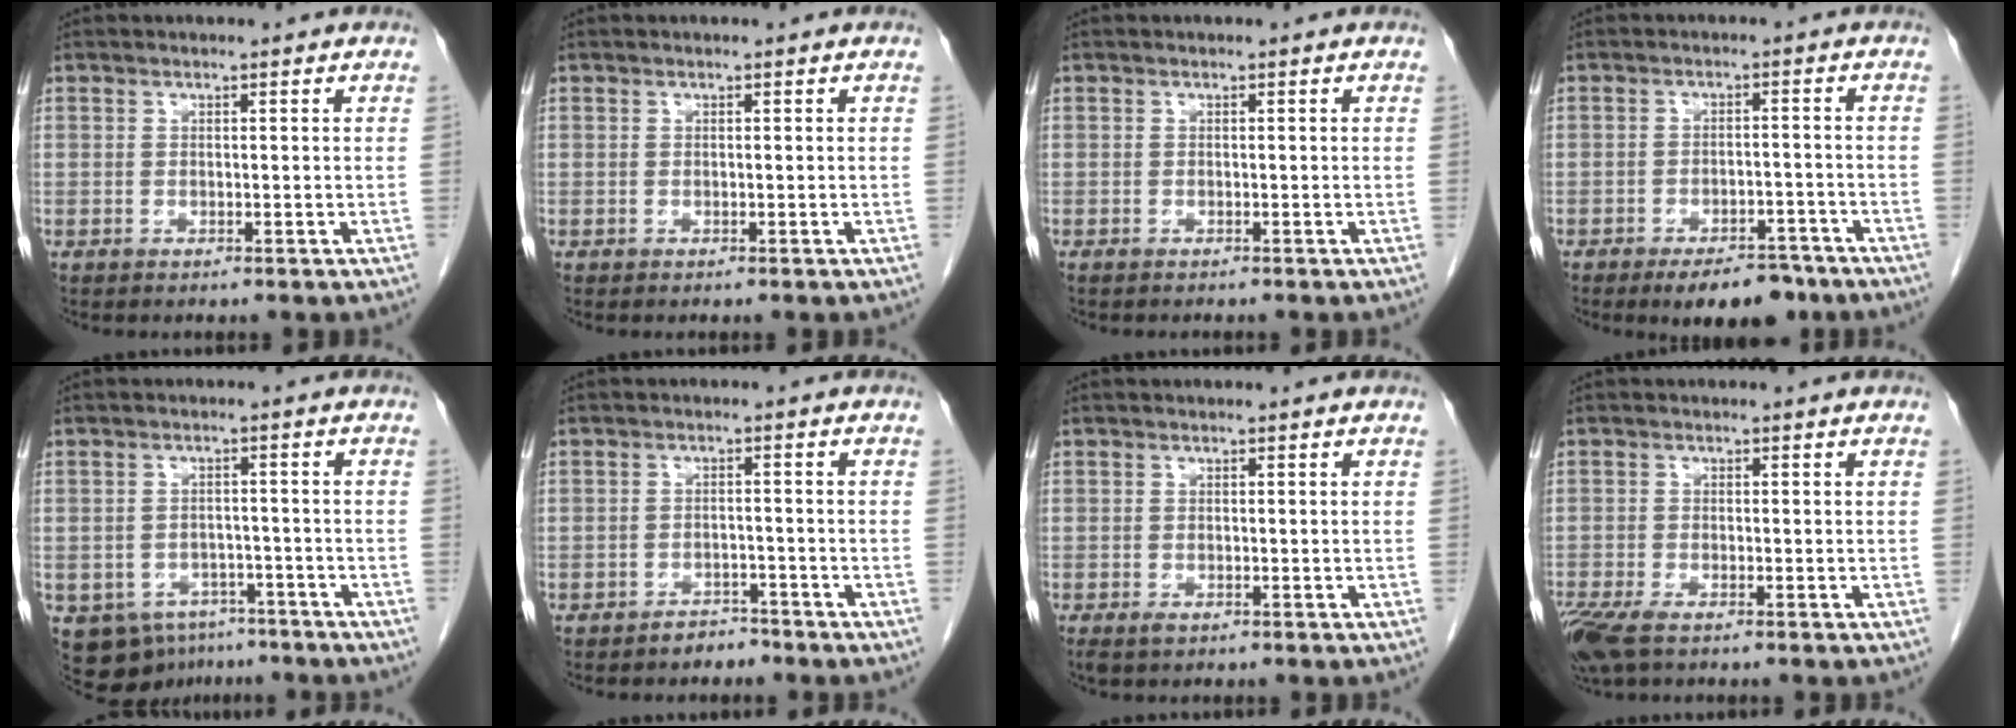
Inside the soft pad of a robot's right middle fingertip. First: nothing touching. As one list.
[{"total": 0.0}, {"total": 0.7, "force": [-0.6, 0.1, 0.3], "torque": [-0.009, -0.002, -0.010]}, {"total": 7.9, "force": [-5.9, 3.3, 4.0], "torque": [-0.047, 0.004, -0.086]}, {"total": 8.7, "force": [-5.7, 5.9, 2.8], "torque": [-0.044, 0.009, -0.078]}, {"total": 2.4, "force": [-2.1, 1.1, 0.2], "torque": [-0.008, 0.004, -0.031]}, {"total": 1.5, "force": [-0.9, 0.7, 1.0], "torque": [-0.021, -0.004, -0.010]}, {"total": 5.8, "force": [-3.9, 1.9, 3.8], "torque": [-0.081, -0.017, -0.071]}]